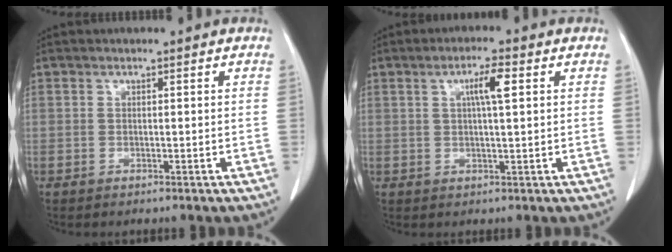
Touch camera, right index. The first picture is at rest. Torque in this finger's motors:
{"motor_torque": [0.36, 0.01, 0.27, 0.06]}